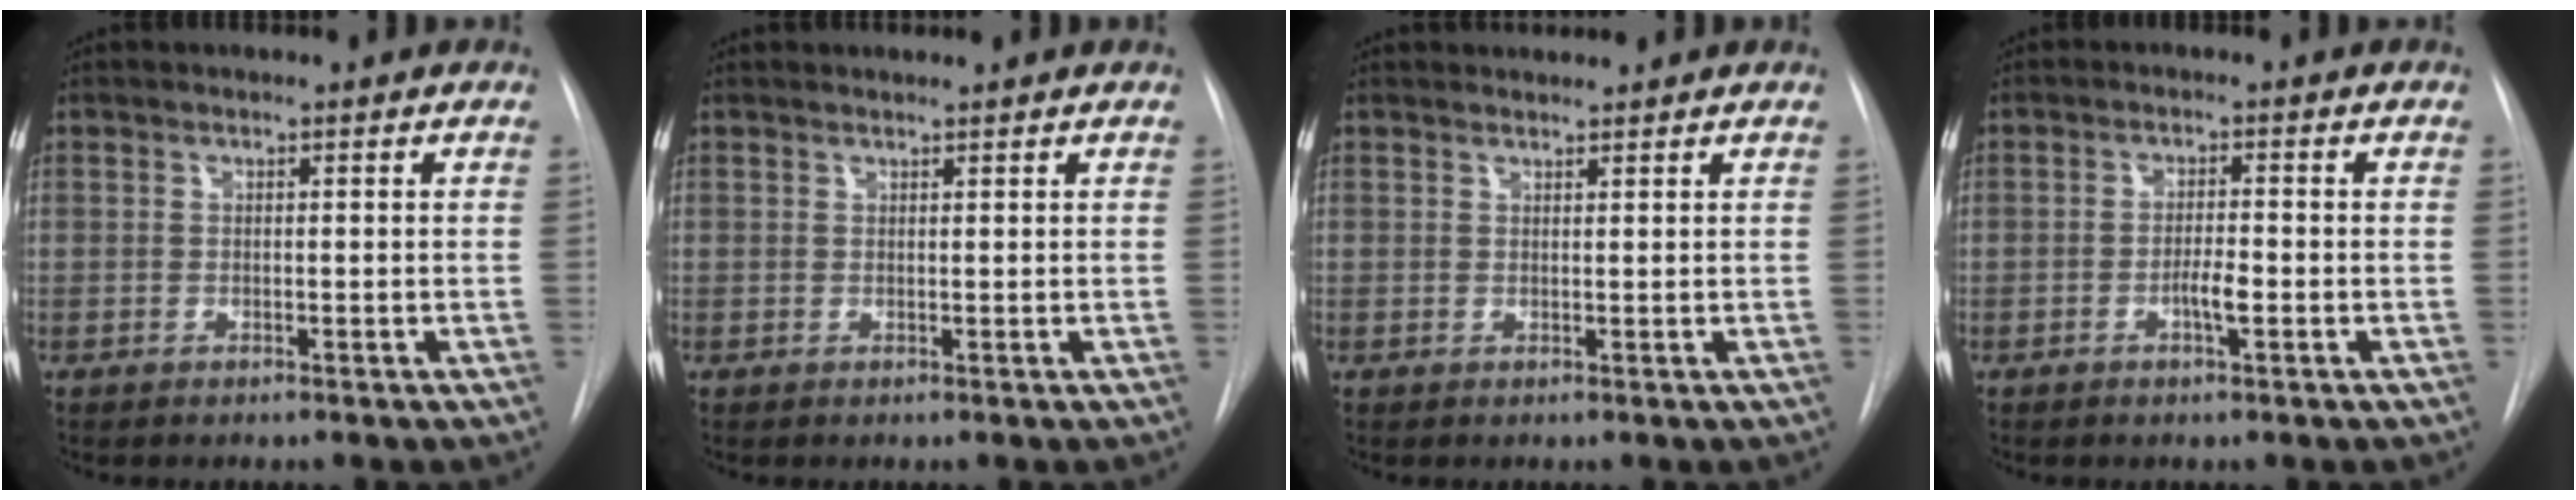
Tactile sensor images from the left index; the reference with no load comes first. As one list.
[{"total": 1.5, "force": [1.5, 0.0, 0.3], "torque": [-0.005, 0.014, 0.023]}, {"total": 1.4, "force": [1.4, 0.0, -0.1], "torque": [-0.003, 0.011, 0.027]}, {"total": 2.7, "force": [-1.2, 0.4, 2.3], "torque": [-0.041, -0.002, -0.023]}]